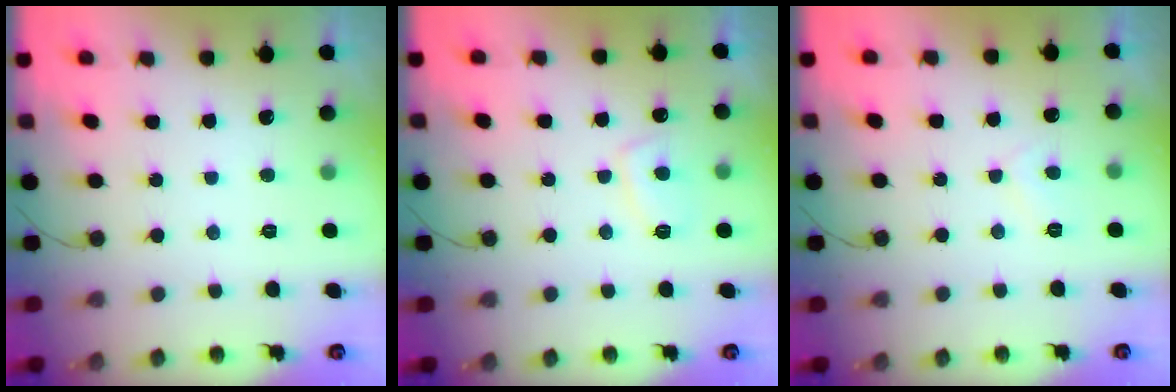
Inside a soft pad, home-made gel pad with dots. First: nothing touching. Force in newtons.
{"total": 4.6, "press": 4.5, "slide": 1.0}
{"total": 3.9, "press": 3.8, "slide": 0.6}